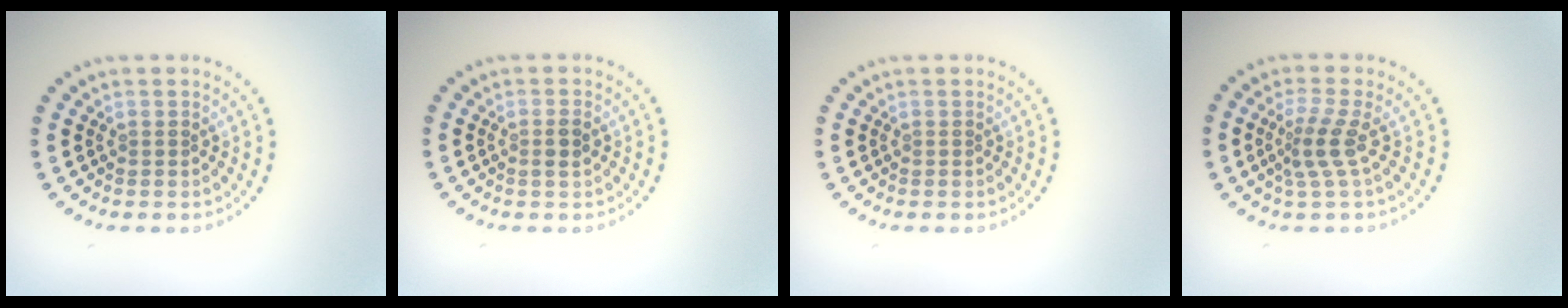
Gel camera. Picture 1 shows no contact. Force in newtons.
{"total": 1.2, "press": 1.2, "slide": 0.4}
{"total": 0.0}
{"total": 2.7, "press": 1.9, "slide": 1.9}